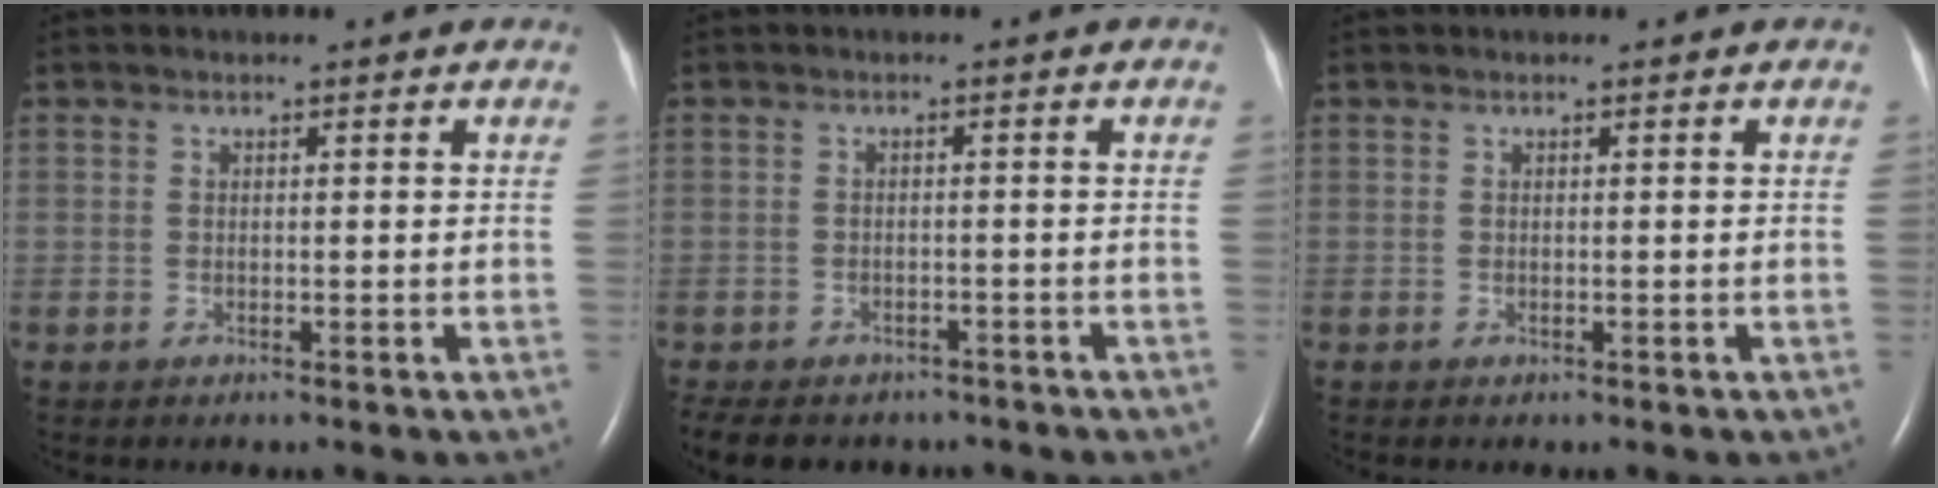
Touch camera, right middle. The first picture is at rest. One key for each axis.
{"total": 11.6, "fx": -9.3, "fy": 5.7, "fz": 3.9, "tx": -0.095, "ty": -0.008, "tz": -0.115}
{"total": 0.0}